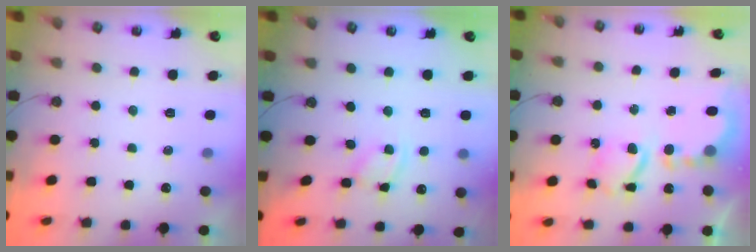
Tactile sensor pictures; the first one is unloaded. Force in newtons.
{"total": 2.7, "press": 2.7, "slide": 0.4}
{"total": 7.6, "press": 7.6, "slide": 0.3}